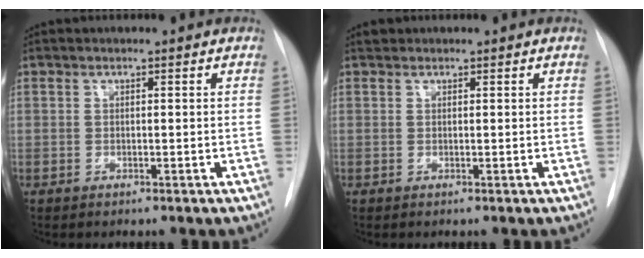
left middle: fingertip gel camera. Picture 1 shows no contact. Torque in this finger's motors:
{"motor_torque": [0.04, -0.05, -0.05, -0.01]}